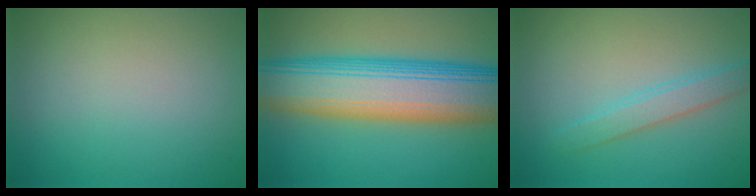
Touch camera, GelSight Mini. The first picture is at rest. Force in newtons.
{"total": 12.7, "press": 12.7, "slide": 0.1}
{"total": 1.7, "press": 1.7, "slide": 0.1}